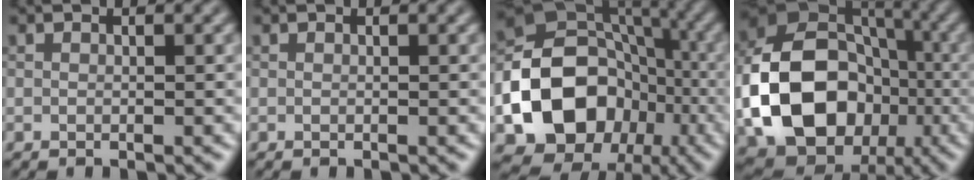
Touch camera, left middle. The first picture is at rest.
{"total": 0.0}
{"total": 14.8, "force": [-4.4, 12.0, 7.5], "torque": [-0.129, -0.013, -0.102]}
{"total": 14.7, "force": [-3.0, 11.4, 8.7], "torque": [-0.174, -0.010, -0.058]}